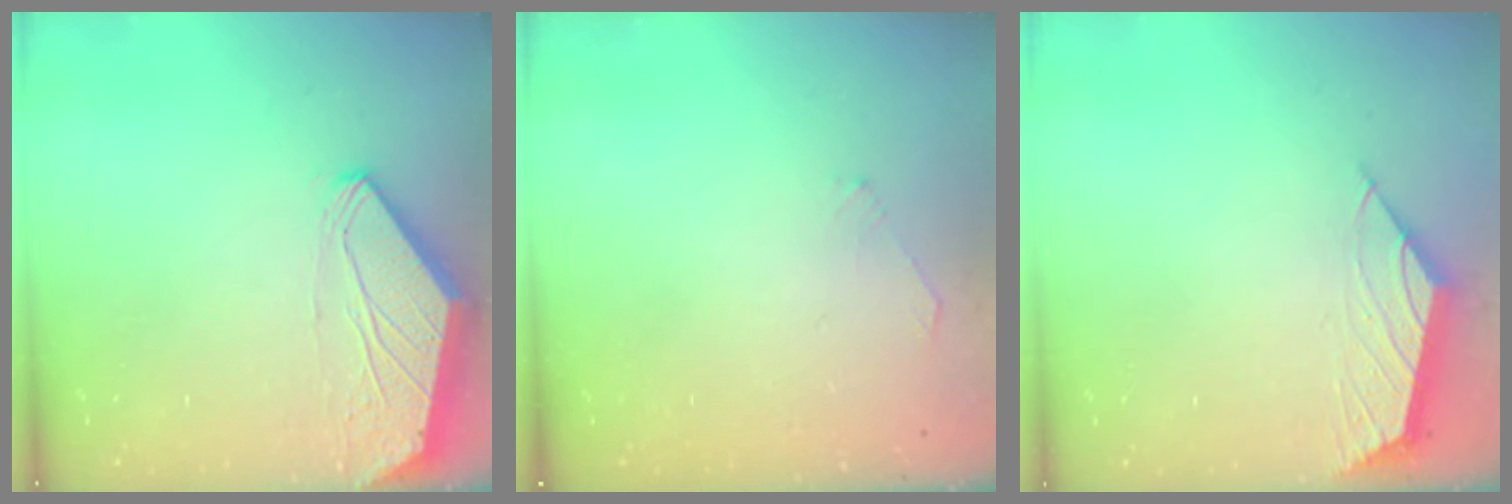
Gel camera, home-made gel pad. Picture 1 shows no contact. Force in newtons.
{"total": 1.8, "press": 1.8, "slide": 0.4}
{"total": 1.8, "press": 1.7, "slide": 0.5}